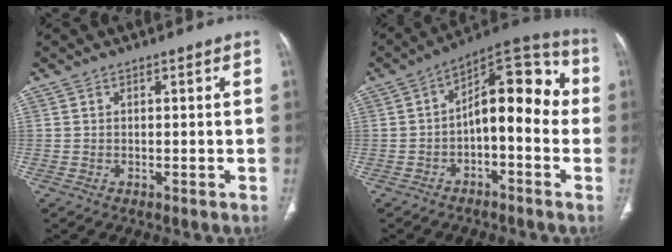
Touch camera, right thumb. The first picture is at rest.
{"total": 14.2, "force": [-1.0, 7.0, 12.4], "torque": [-0.140, 0.054, -0.029]}